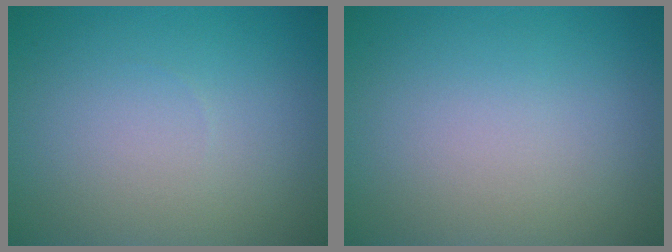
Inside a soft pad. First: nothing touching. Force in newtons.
{"total": 0.0}